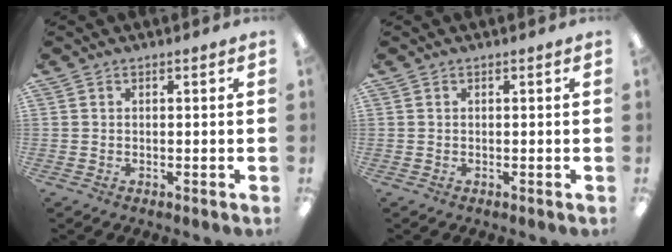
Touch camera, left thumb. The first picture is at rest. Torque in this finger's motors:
{"motor_torque": [0.00, 0.00, -0.07, -0.07, 0.00]}